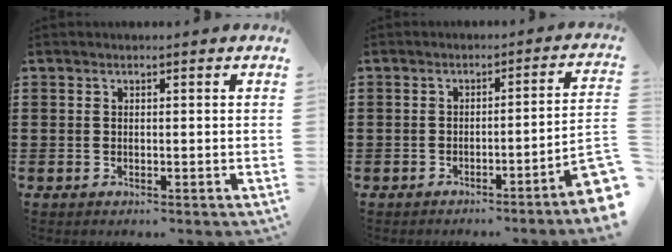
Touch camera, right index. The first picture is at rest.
{"total": 3.8, "force": [-2.4, -0.4, 2.8], "torque": [-0.047, -0.014, -0.046]}